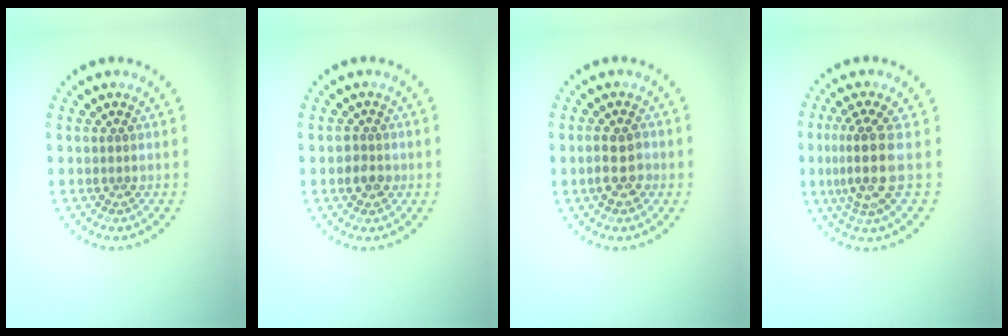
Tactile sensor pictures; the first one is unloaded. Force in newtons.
{"total": 1.8, "press": 1.7, "slide": 0.6}
{"total": 2.7, "press": 2.7, "slide": 0.3}
{"total": 4.0, "press": 3.0, "slide": 2.6}